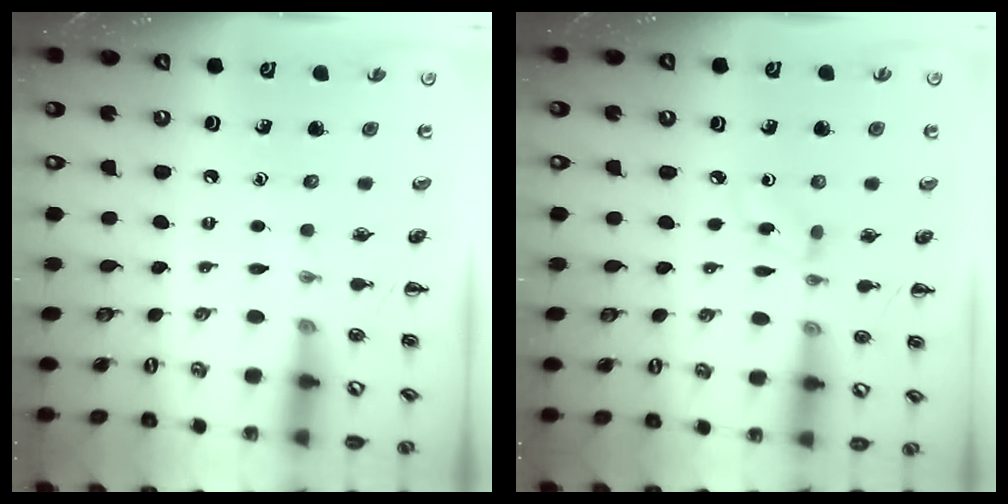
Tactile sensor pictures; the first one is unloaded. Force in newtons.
{"total": 2.7, "press": 2.5, "slide": 1.1}